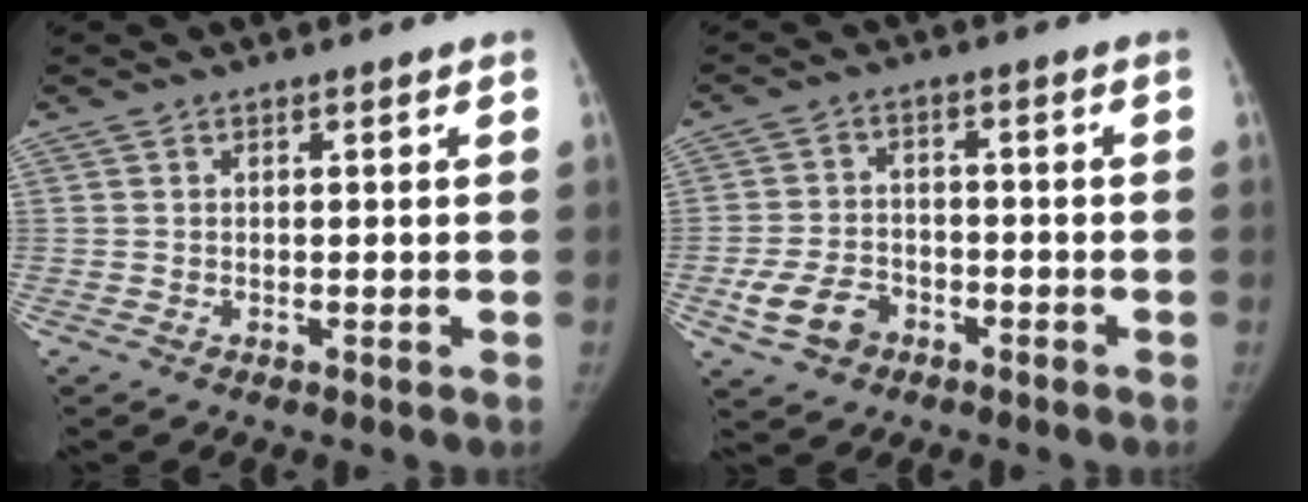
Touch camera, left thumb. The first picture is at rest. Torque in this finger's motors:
{"motor_torque": [-0.55, 0.57, 0.46, -0.44, 0.16]}